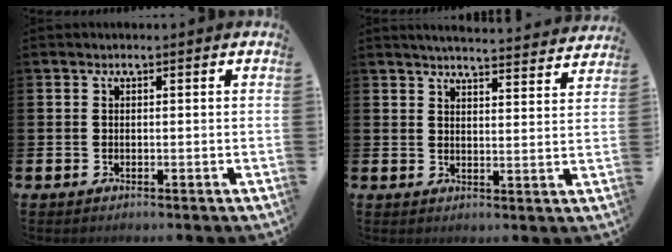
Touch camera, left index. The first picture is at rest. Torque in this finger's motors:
{"motor_torque": [0.66, -1.28, 0.19, 0.04]}